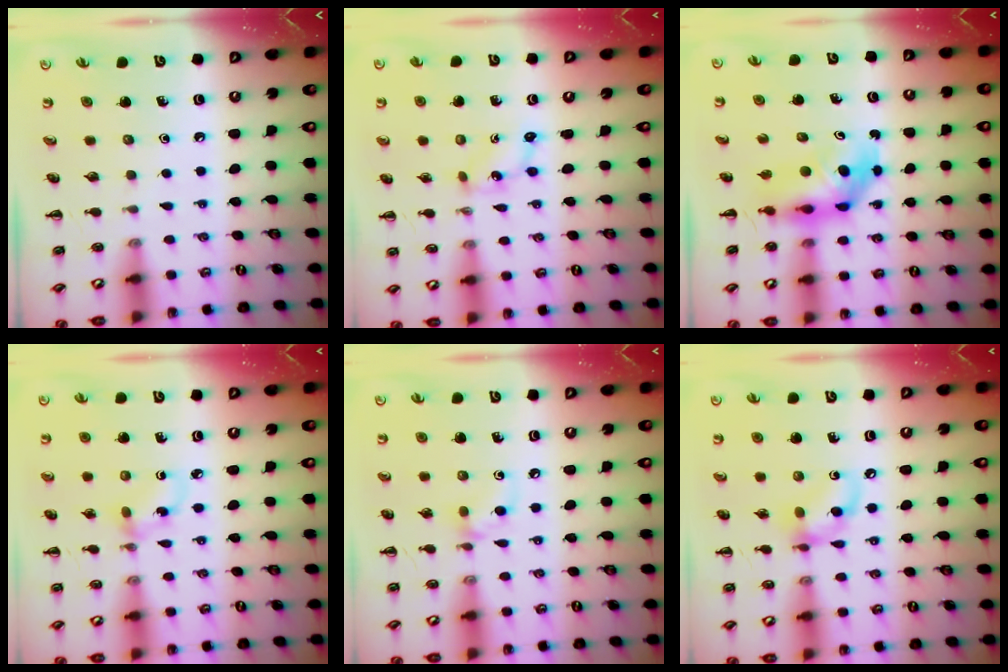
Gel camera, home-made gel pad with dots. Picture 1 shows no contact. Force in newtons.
{"total": 1.3, "press": 1.2, "slide": 0.5}
{"total": 5.4, "press": 5.3, "slide": 0.8}
{"total": 2.8, "press": 2.8, "slide": 0.7}
{"total": 7.0, "press": 6.7, "slide": 2.0}
{"total": 9.0, "press": 8.9, "slide": 1.2}